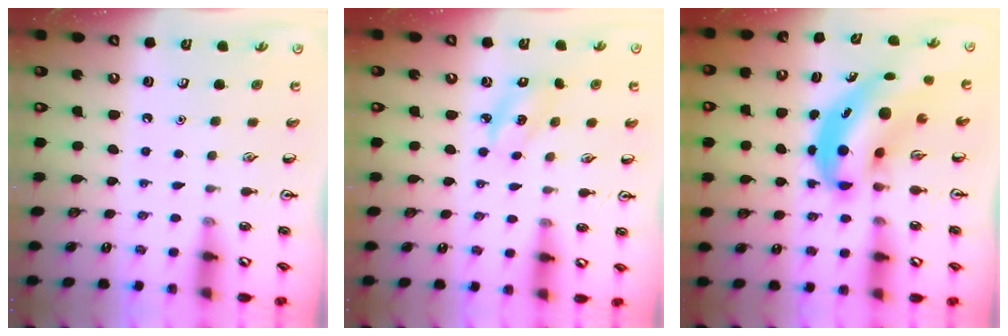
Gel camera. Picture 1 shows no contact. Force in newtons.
{"total": 3.0, "press": 3.0, "slide": 0.5}
{"total": 7.4, "press": 7.2, "slide": 1.7}